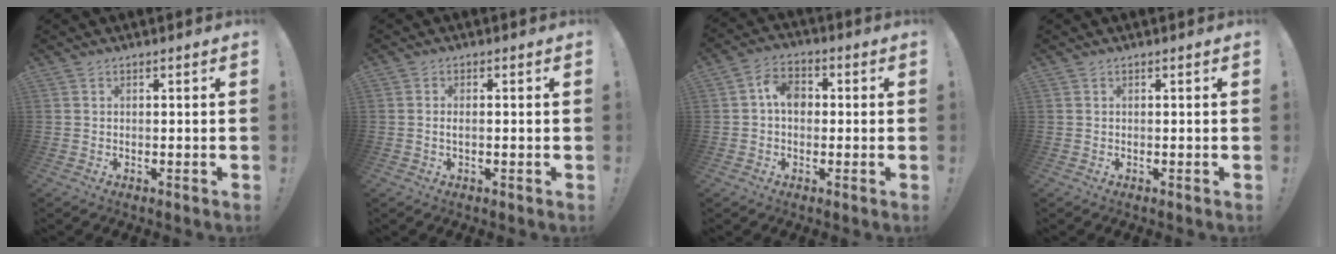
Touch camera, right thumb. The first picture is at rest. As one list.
[{"total": 1.5, "force": [-0.5, 0.4, 1.3], "torque": [-0.031, 0.006, -0.006]}, {"total": 7.0, "force": [0.6, 5.1, 4.7], "torque": [-0.080, 0.014, 0.014]}, {"total": 0.0}]